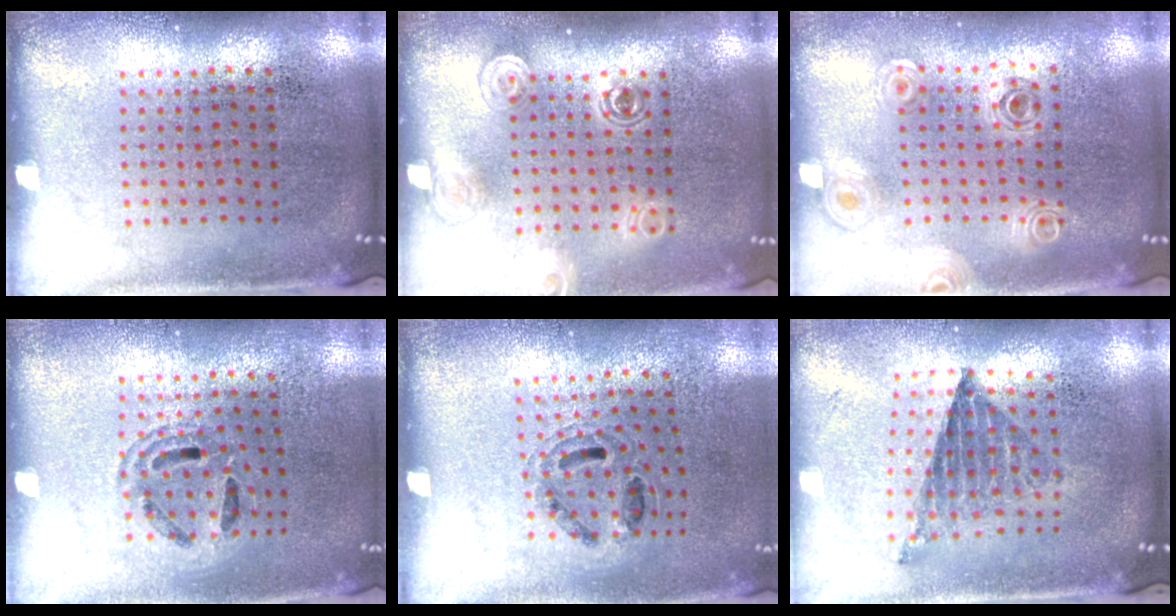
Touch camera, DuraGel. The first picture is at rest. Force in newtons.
{"total": 1.4, "press": 1.2, "slide": 0.8}
{"total": 1.0, "press": 1.0, "slide": 0.2}
{"total": 1.1, "press": 1.1, "slide": 0.3}
{"total": 0.9, "press": 0.8, "slide": 0.5}
{"total": 0.5, "press": 0.5, "slide": 0.1}